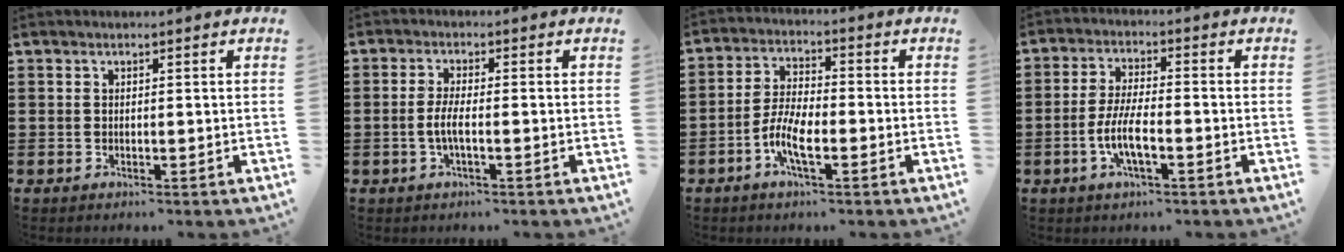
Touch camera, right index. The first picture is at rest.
{"total": 3.4, "force": [-1.0, 0.6, 3.2], "torque": [-0.078, -0.006, -0.026]}
{"total": 6.5, "force": [-2.7, 2.0, 5.5], "torque": [-0.132, -0.012, -0.057]}
{"total": 6.2, "force": [-2.2, 1.6, 5.6], "torque": [-0.127, -0.010, -0.048]}